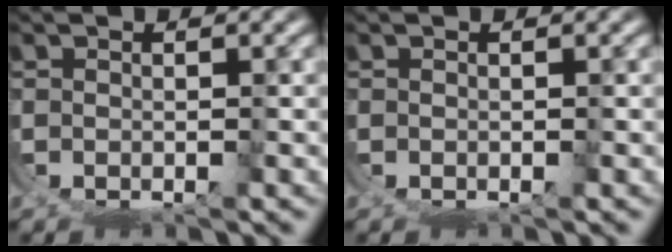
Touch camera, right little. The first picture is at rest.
{"total": 0.0}